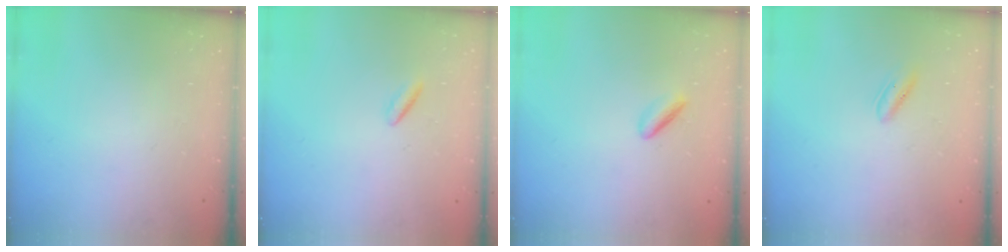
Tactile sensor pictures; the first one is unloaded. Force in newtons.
{"total": 0.8, "press": 0.5, "slide": 0.6}
{"total": 2.2, "press": 2.1, "slide": 0.8}
{"total": 1.3, "press": 1.1, "slide": 0.6}